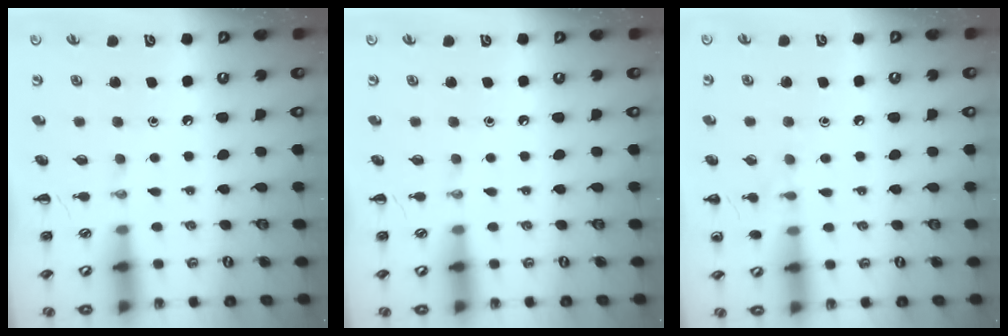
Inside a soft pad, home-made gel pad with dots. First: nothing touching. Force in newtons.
{"total": 0.0}
{"total": 7.1, "press": 6.8, "slide": 2.0}